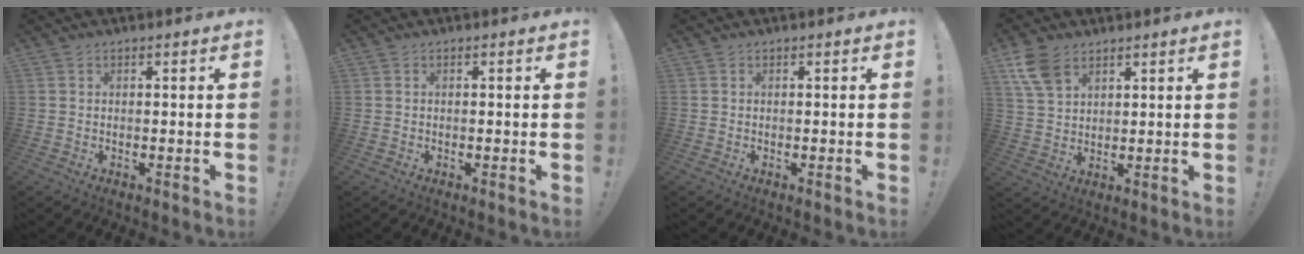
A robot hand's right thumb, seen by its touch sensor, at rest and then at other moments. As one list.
[{"total": 0.0}, {"total": 0.0}, {"total": 8.8, "force": [5.2, 5.3, 4.7], "torque": [-0.100, -0.012, 0.105]}]